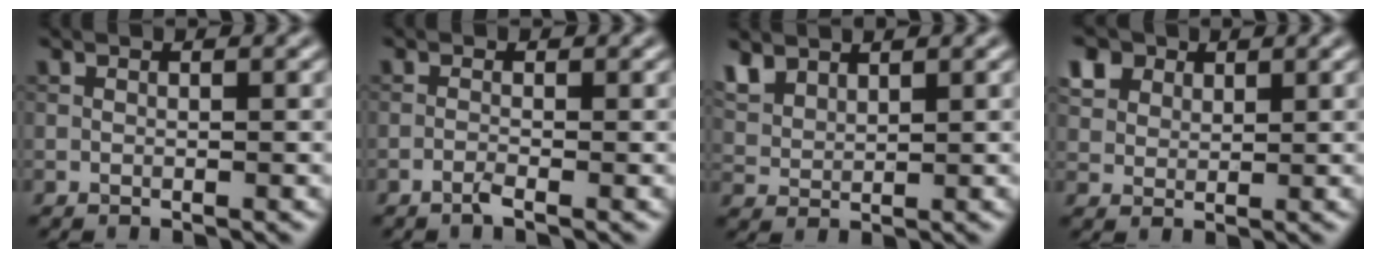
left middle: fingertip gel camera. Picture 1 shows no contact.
{"total": 0.8, "force": [-0.6, 0.1, 0.6], "torque": [-0.014, 0.001, -0.015]}
{"total": 3.3, "force": [2.5, 1.6, 1.4], "torque": [-0.040, 0.006, 0.056]}
{"total": 5.3, "force": [3.3, 3.5, 2.3], "torque": [-0.077, 0.008, 0.064]}